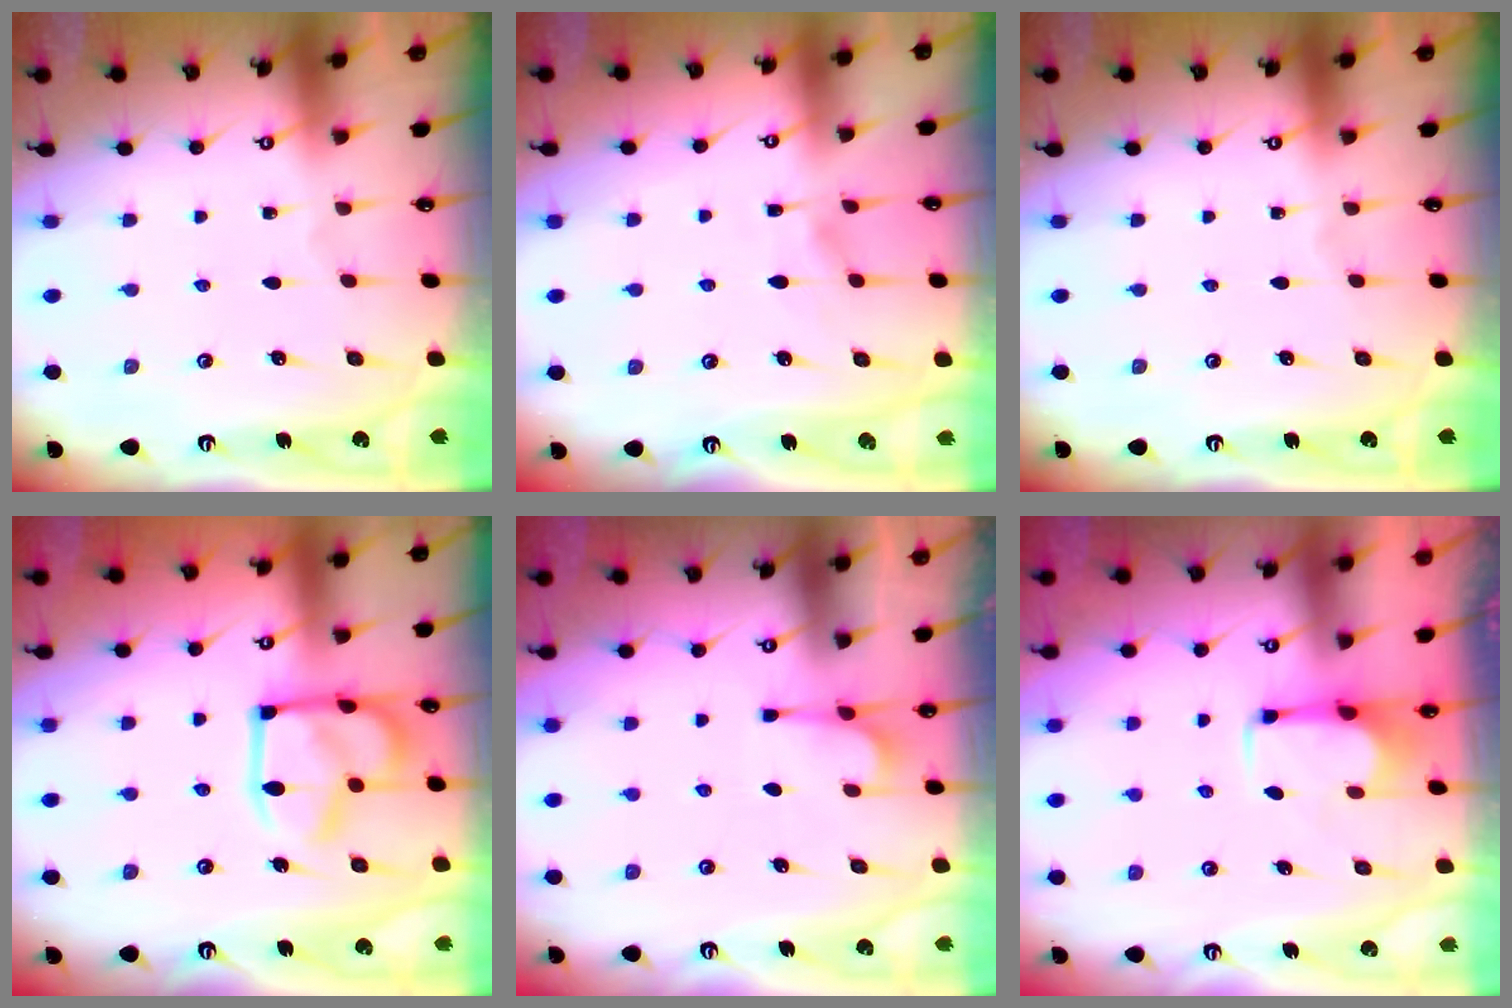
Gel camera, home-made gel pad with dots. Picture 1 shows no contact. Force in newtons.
{"total": 4.8, "press": 4.8, "slide": 0.5}
{"total": 0.0}
{"total": 14.5, "press": 14.4, "slide": 1.1}
{"total": 1.1, "press": 0.2, "slide": 1.1}
{"total": 2.8, "press": 2.7, "slide": 0.8}